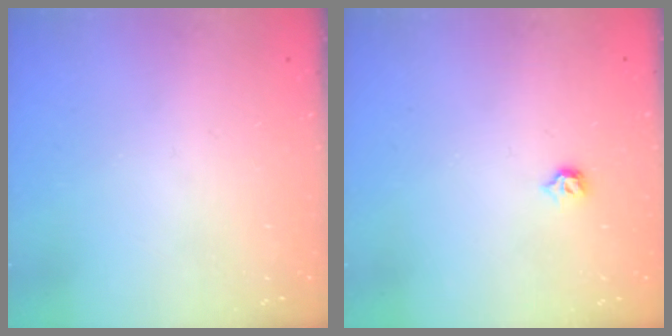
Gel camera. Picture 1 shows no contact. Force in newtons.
{"total": 4.0, "press": 4.0, "slide": 0.8}